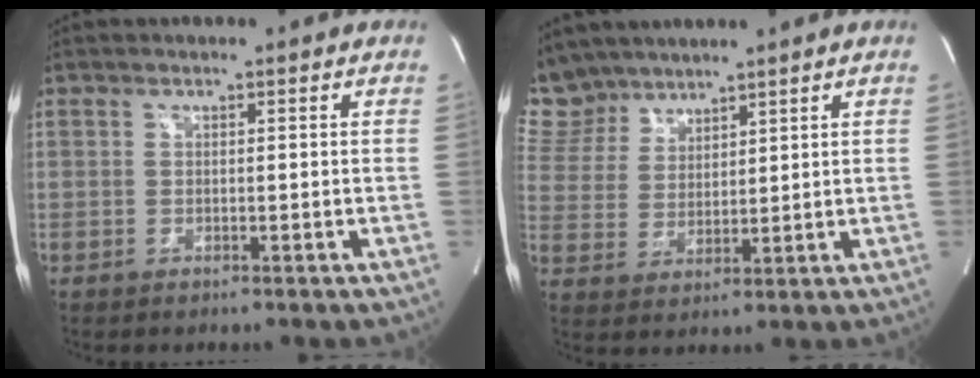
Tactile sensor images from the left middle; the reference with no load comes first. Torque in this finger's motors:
{"motor_torque": [0.65, -0.68, 0.11, -0.04]}